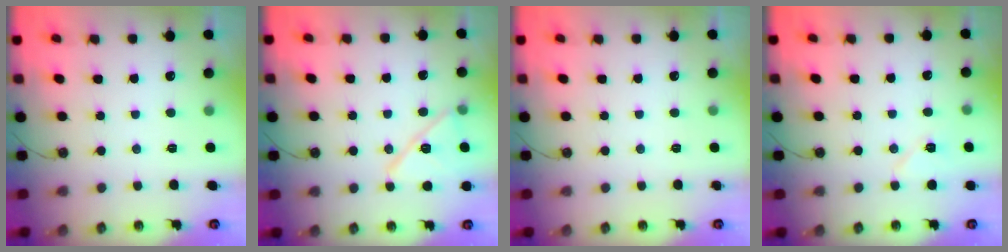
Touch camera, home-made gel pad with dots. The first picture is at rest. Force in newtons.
{"total": 13.1, "press": 13.1, "slide": 0.6}
{"total": 0.0}
{"total": 7.5, "press": 4.2, "slide": 6.2}